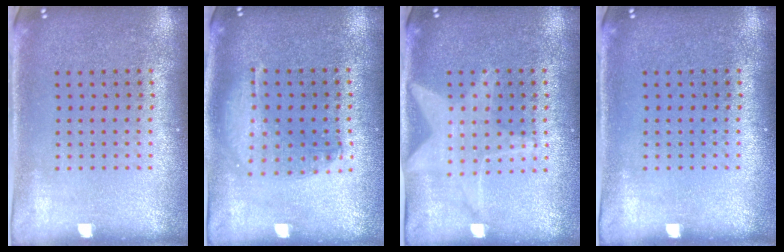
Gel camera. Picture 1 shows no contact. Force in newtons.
{"total": 1.4, "press": 1.3, "slide": 0.5}
{"total": 1.5, "press": 1.5, "slide": 0.3}
{"total": 0.0}